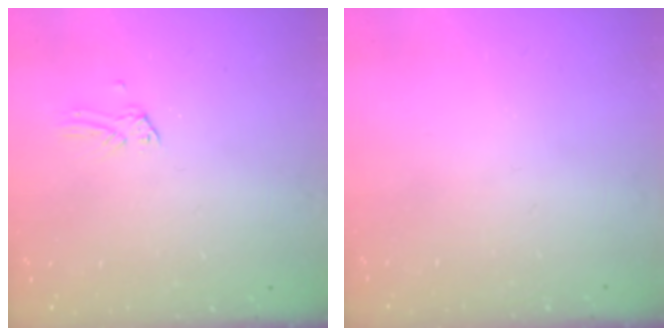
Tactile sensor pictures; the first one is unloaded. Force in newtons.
{"total": 0.0}